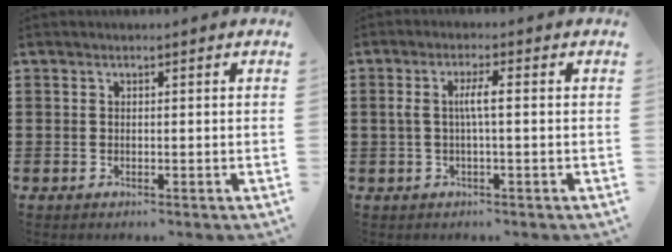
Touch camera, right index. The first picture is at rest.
{"total": 3.4, "force": [0.0, 0.6, 3.4], "torque": [-0.072, 0.000, -0.006]}